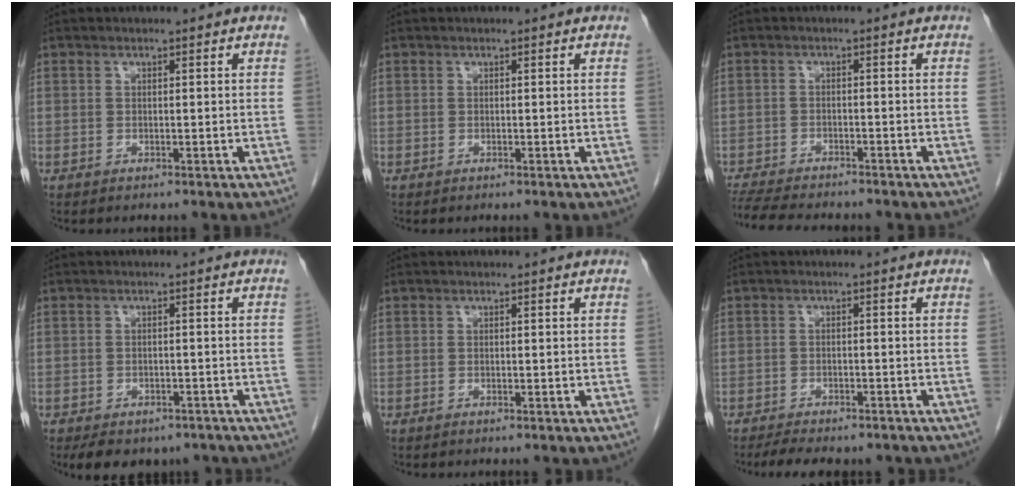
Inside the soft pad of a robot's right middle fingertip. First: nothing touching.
{"total": 0.0}
{"total": 11.3, "force": [-10.0, 2.2, 4.8], "torque": [-0.086, -0.012, -0.149]}
{"total": 9.6, "force": [-7.4, 5.0, 3.5], "torque": [-0.054, 0.002, -0.092]}
{"total": 0.0}
{"total": 8.5, "force": [-7.3, 2.4, 3.6], "torque": [-0.054, -0.001, -0.098]}